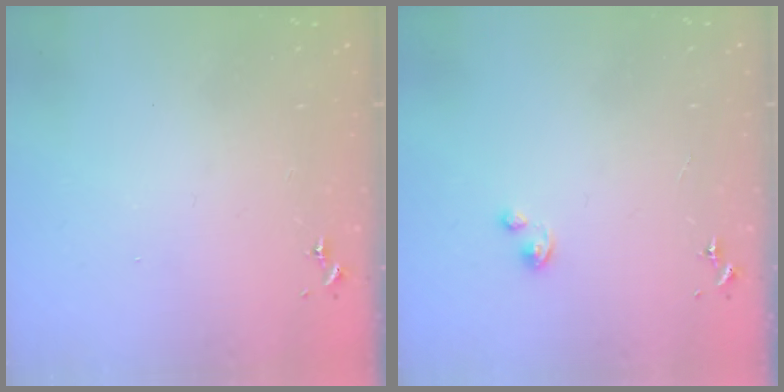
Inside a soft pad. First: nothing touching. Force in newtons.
{"total": 1.9, "press": 1.9, "slide": 0.2}